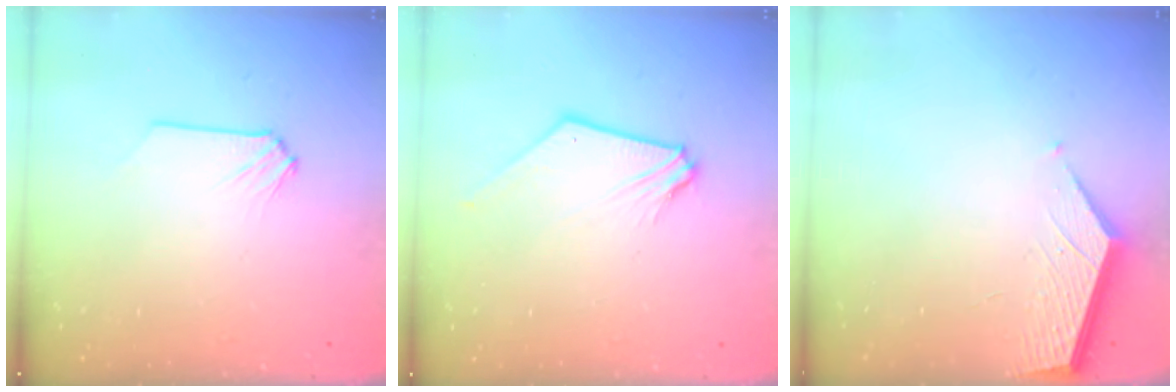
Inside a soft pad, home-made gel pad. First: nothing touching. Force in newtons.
{"total": 3.0, "press": 3.0, "slide": 0.5}
{"total": 2.2, "press": 2.2, "slide": 0.2}